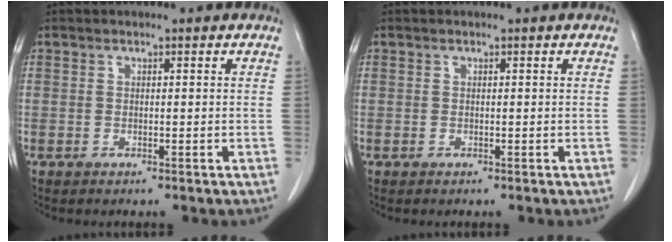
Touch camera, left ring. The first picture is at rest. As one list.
[{"total": 0.0}]